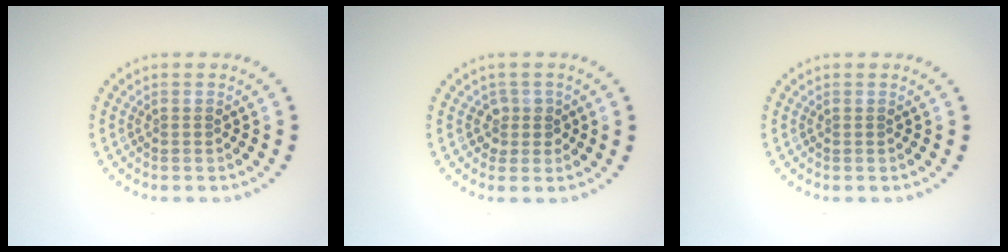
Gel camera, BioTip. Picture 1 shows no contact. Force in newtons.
{"total": 1.7, "press": 1.3, "slide": 1.0}
{"total": 0.0}